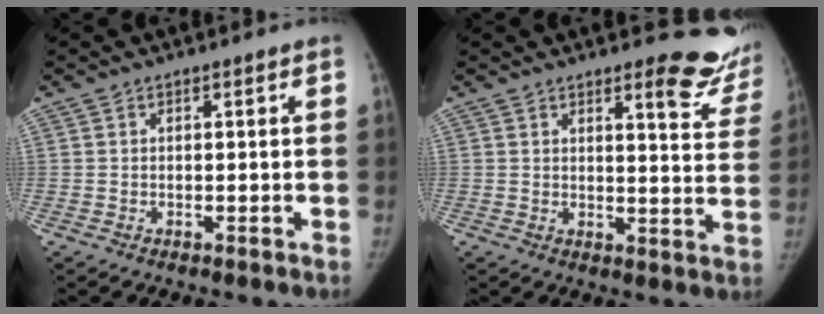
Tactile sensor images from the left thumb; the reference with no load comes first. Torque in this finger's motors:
{"motor_torque": [-0.09, -0.05, 0.16, 0.11, -0.01]}